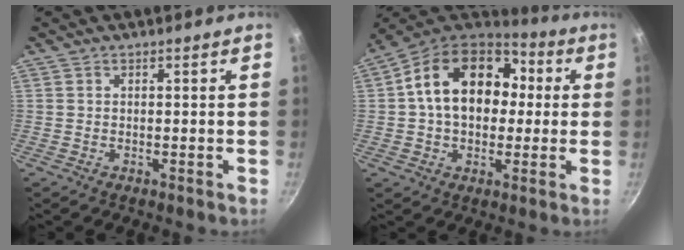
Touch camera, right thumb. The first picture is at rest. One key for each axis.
{"total": 19.3, "fx": 2.8, "fy": 14.0, "fz": 12.9, "tx": -0.183, "ty": 0.035, "tz": 0.034}